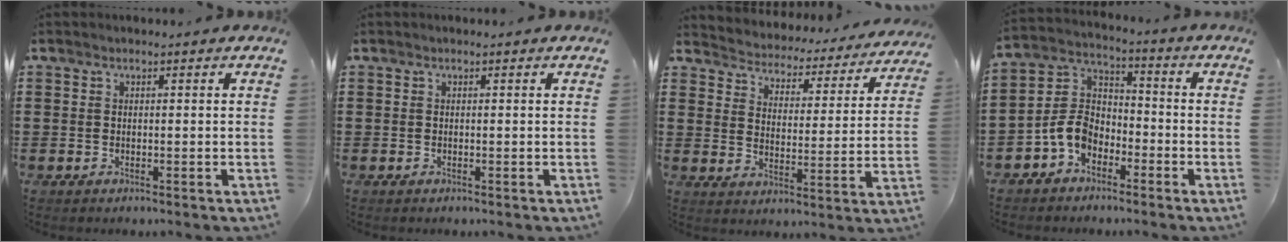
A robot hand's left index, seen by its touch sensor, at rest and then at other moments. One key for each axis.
{"total": 0.0}
{"total": 3.2, "fx": 3.2, "fy": 0.3, "fz": -0.4, "tx": -0.016, "ty": -0.035, "tz": 0.045}
{"total": 7.1, "fx": -3.9, "fy": 4.7, "fz": 3.7, "tx": -0.105, "ty": 0.005, "tz": -0.083}